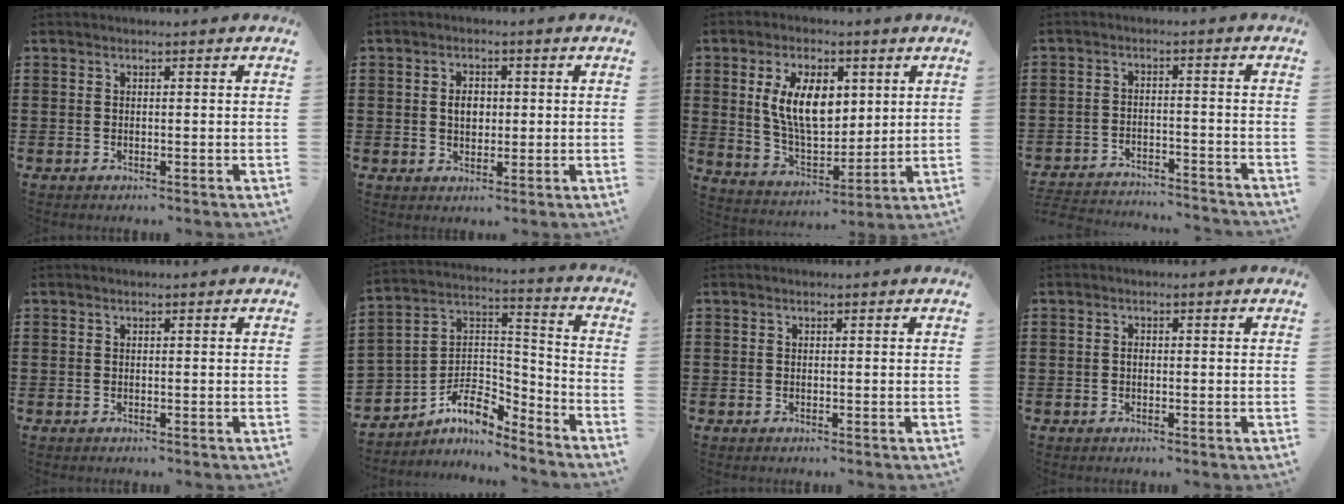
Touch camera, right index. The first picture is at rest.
{"total": 3.0, "force": [0.2, 2.1, 2.2], "torque": [-0.040, 0.005, 0.000]}
{"total": 10.2, "force": [2.7, 5.6, 8.1], "torque": [-0.172, 0.007, 0.047]}
{"total": 3.8, "force": [-3.8, 0.1, 0.4], "torque": [-0.020, -0.002, -0.082]}
{"total": 0.0}
{"total": 7.5, "force": [-5.6, 3.8, 3.2], "torque": [-0.080, -0.007, -0.111]}
{"total": 0.0}
{"total": 0.9, "force": [-0.1, 0.5, 0.7], "torque": [-0.016, 0.000, -0.002]}